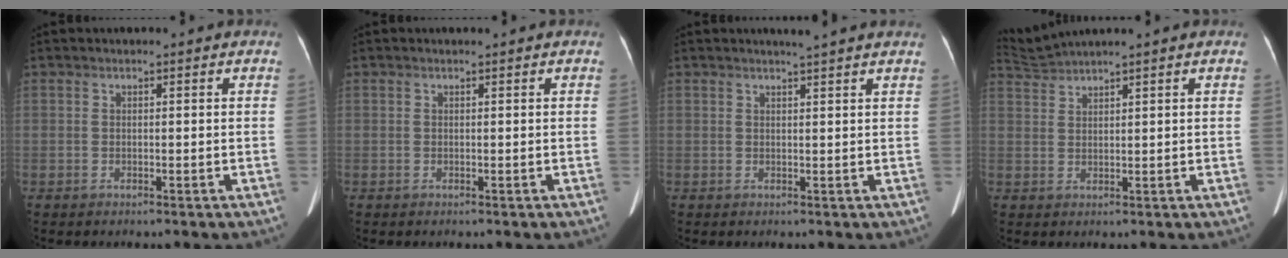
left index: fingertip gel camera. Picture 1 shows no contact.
{"total": 0.0}
{"total": 3.7, "force": [3.2, -0.6, 1.6], "torque": [-0.022, 0.007, 0.037]}
{"total": 3.1, "force": [2.8, -1.3, -0.2], "torque": [-0.008, 0.008, 0.068]}